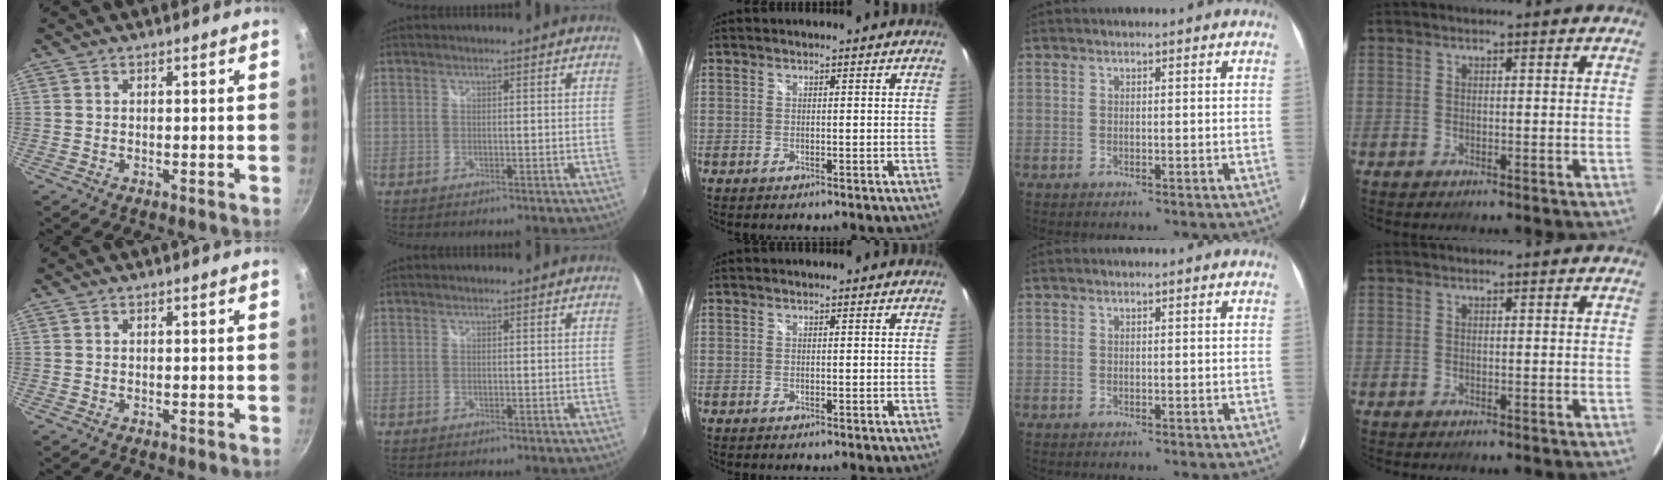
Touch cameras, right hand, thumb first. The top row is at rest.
{}